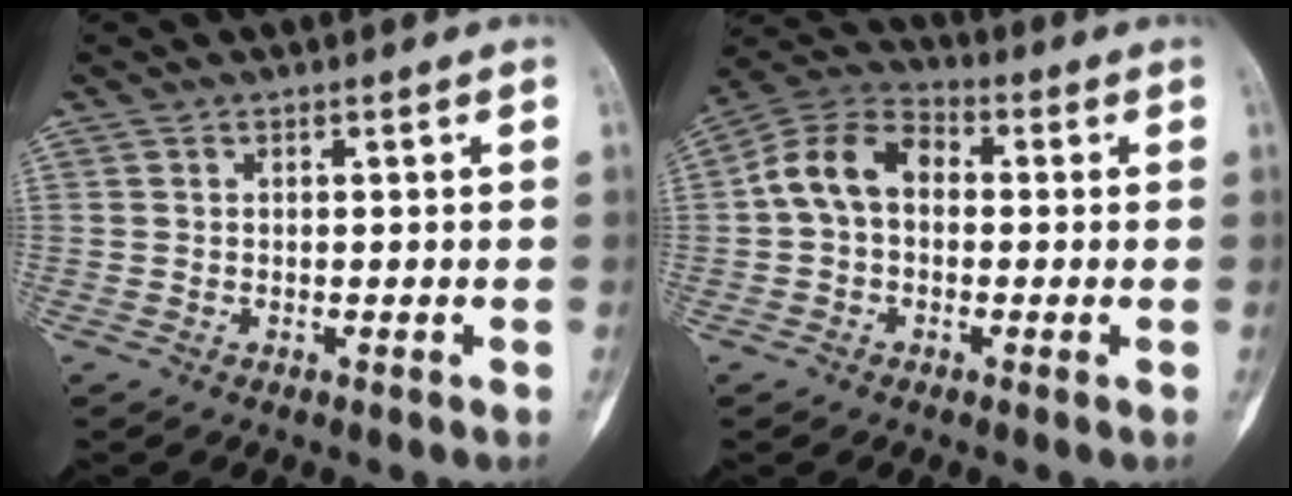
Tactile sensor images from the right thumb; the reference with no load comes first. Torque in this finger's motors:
{"motor_torque": [0.11, 0.10, 0.34, -0.26, 0.12]}